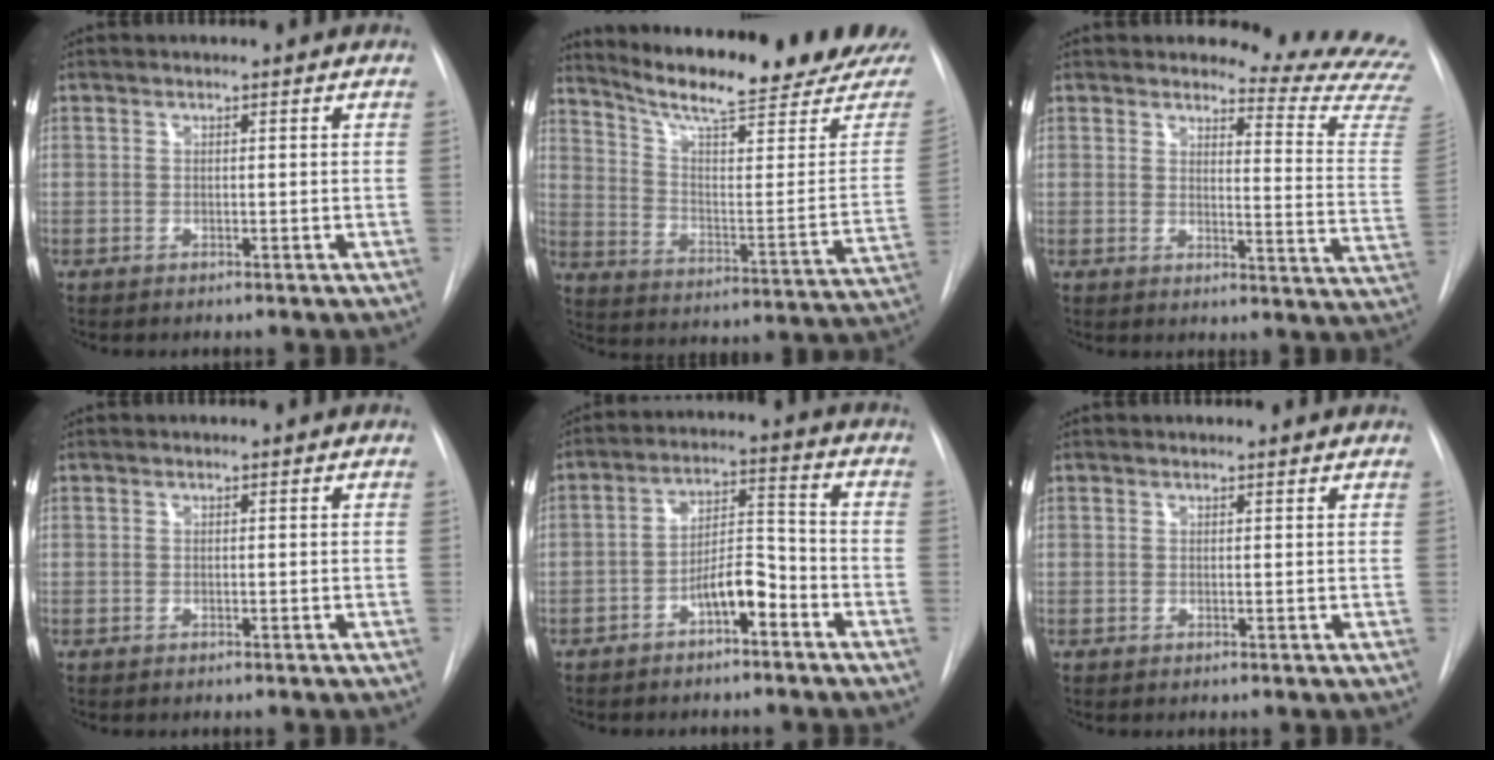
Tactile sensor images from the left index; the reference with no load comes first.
{"total": 22.1, "force": [19.6, 1.0, 10.1], "torque": [-0.156, -0.072, 0.270]}
{"total": 15.0, "force": [14.9, 0.3, 2.2], "torque": [-0.005, -0.154, 0.137]}
{"total": 0.0}
{"total": 6.3, "force": [-3.7, 1.9, 4.8], "torque": [-0.086, 0.024, -0.061]}
{"total": 2.4, "force": [2.3, 0.4, 0.4], "torque": [-0.011, 0.014, 0.024]}